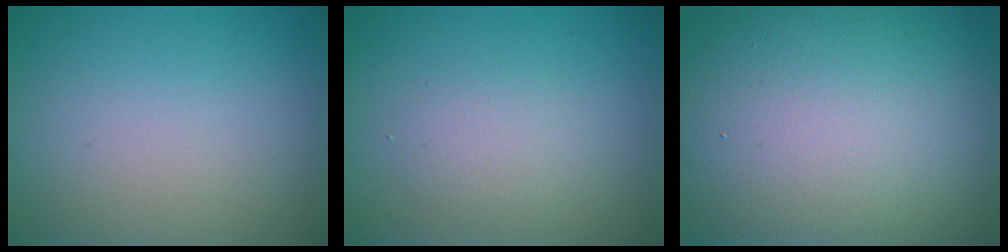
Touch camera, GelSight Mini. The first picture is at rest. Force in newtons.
{"total": 1.9, "press": 1.9, "slide": 0.1}
{"total": 19.8, "press": 19.7, "slide": 1.1}